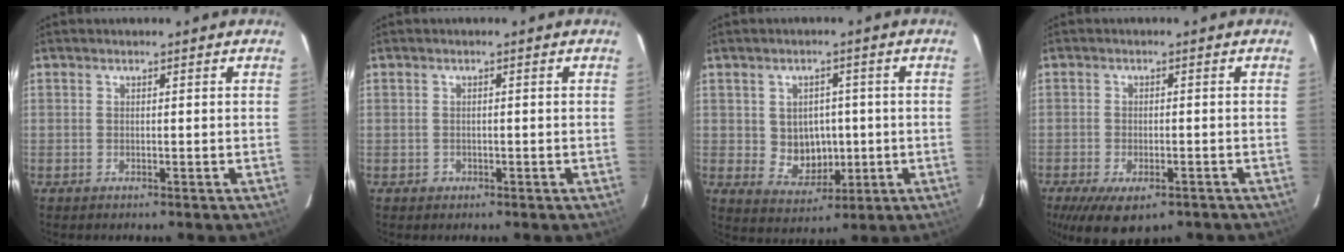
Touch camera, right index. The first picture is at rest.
{"total": 1.3, "force": [-0.6, 1.2, 0.1], "torque": [0.001, 0.003, -0.004]}
{"total": 7.0, "force": [-0.1, 6.2, 3.3], "torque": [-0.065, 0.005, 0.017]}
{"total": 10.2, "force": [-6.4, 4.5, 6.5], "torque": [-0.139, -0.035, -0.097]}